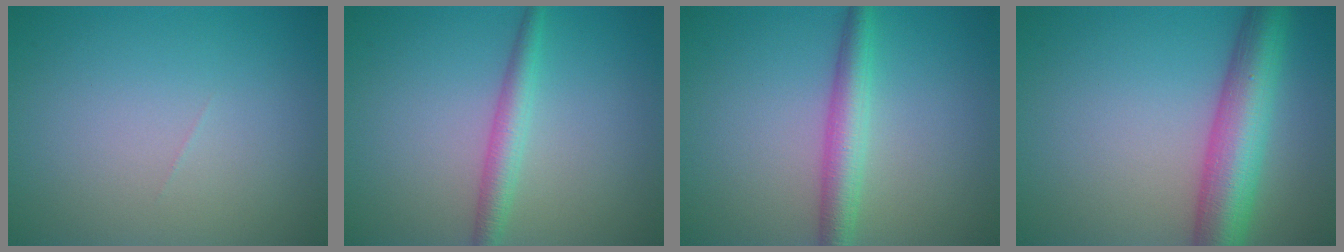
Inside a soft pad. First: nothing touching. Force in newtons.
{"total": 2.5, "press": 2.5, "slide": 0.0}
{"total": 3.5, "press": 3.5, "slide": 0.1}
{"total": 7.5, "press": 7.5, "slide": 0.2}